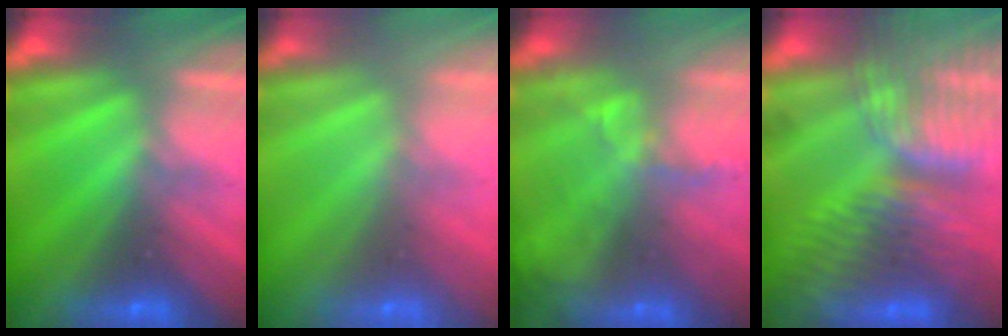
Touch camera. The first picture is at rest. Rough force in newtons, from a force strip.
{"total": 7.5}
{"total": 7.0}
{"total": 6.8}